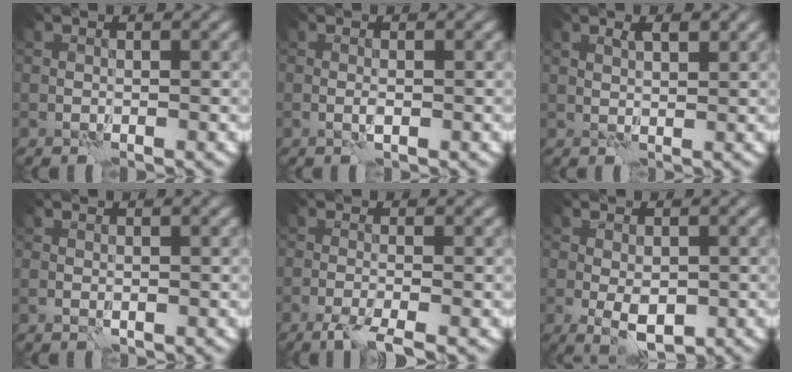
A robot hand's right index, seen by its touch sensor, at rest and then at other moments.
{"total": 0.7, "force": [-0.2, 0.1, 0.7], "torque": [-0.018, -0.001, -0.004]}
{"total": 1.6, "force": [1.0, 0.5, 1.2], "torque": [-0.023, -0.003, 0.018]}
{"total": 0.6, "force": [-0.2, 0.3, 0.5], "torque": [-0.010, -0.001, -0.004]}
{"total": 3.6, "force": [-2.6, 0.4, 2.6], "torque": [-0.050, -0.003, -0.054]}
{"total": 3.8, "force": [-1.0, 1.9, 3.2], "torque": [-0.057, -0.006, -0.014]}